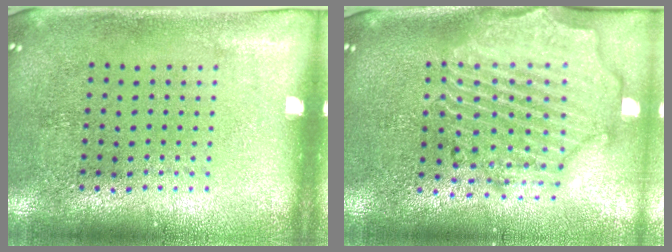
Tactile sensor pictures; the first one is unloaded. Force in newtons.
{"total": 2.9, "press": 2.6, "slide": 1.3}